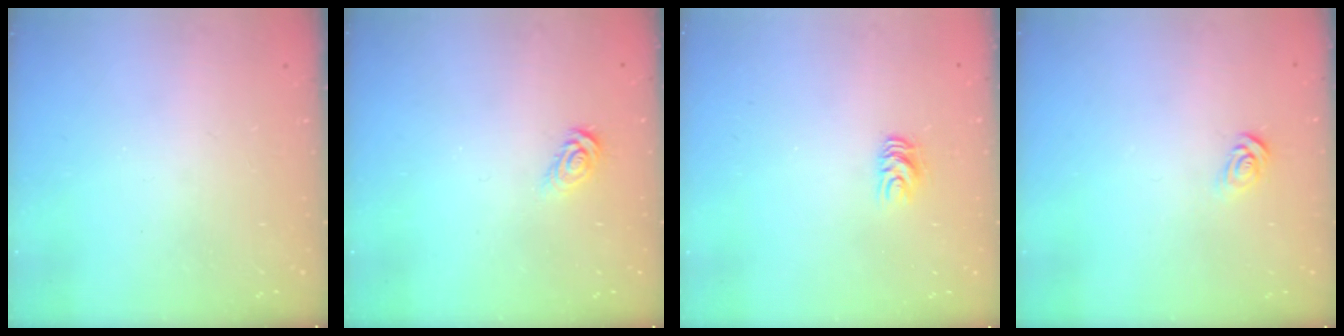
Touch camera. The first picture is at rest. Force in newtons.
{"total": 3.6, "press": 3.6, "slide": 0.1}
{"total": 5.7, "press": 5.7, "slide": 0.6}
{"total": 3.8, "press": 3.8, "slide": 0.4}